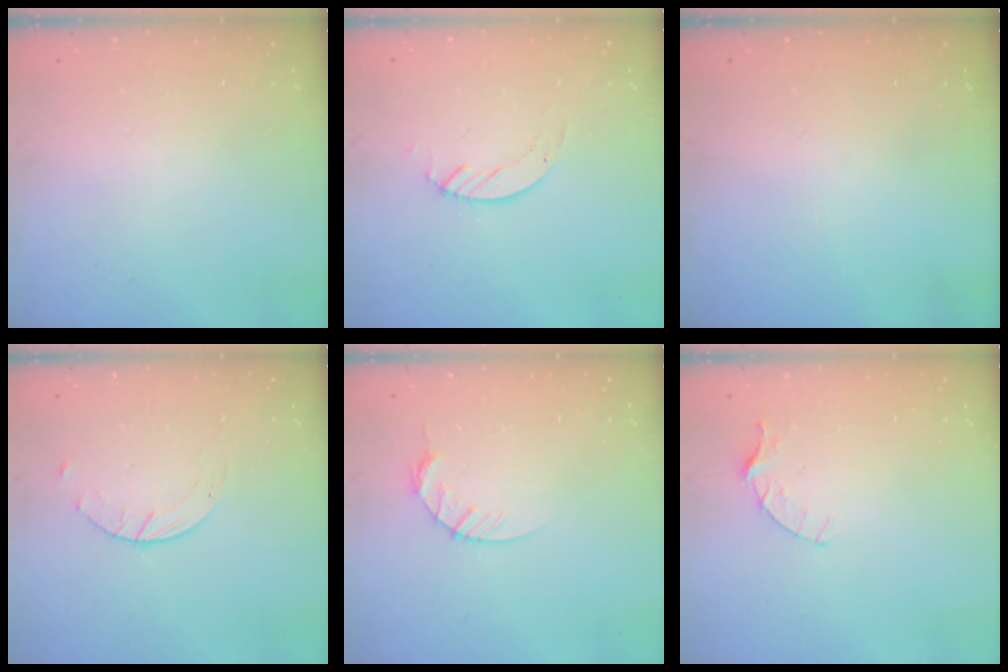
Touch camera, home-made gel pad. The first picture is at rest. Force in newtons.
{"total": 2.7, "press": 2.7, "slide": 0.2}
{"total": 0.0}
{"total": 2.0, "press": 2.0, "slide": 0.3}
{"total": 5.1, "press": 5.0, "slide": 0.6}
{"total": 3.4, "press": 3.4, "slide": 0.4}